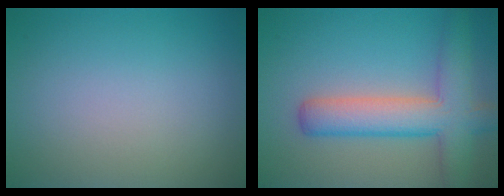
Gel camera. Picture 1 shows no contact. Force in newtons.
{"total": 6.5, "press": 6.5, "slide": 0.3}